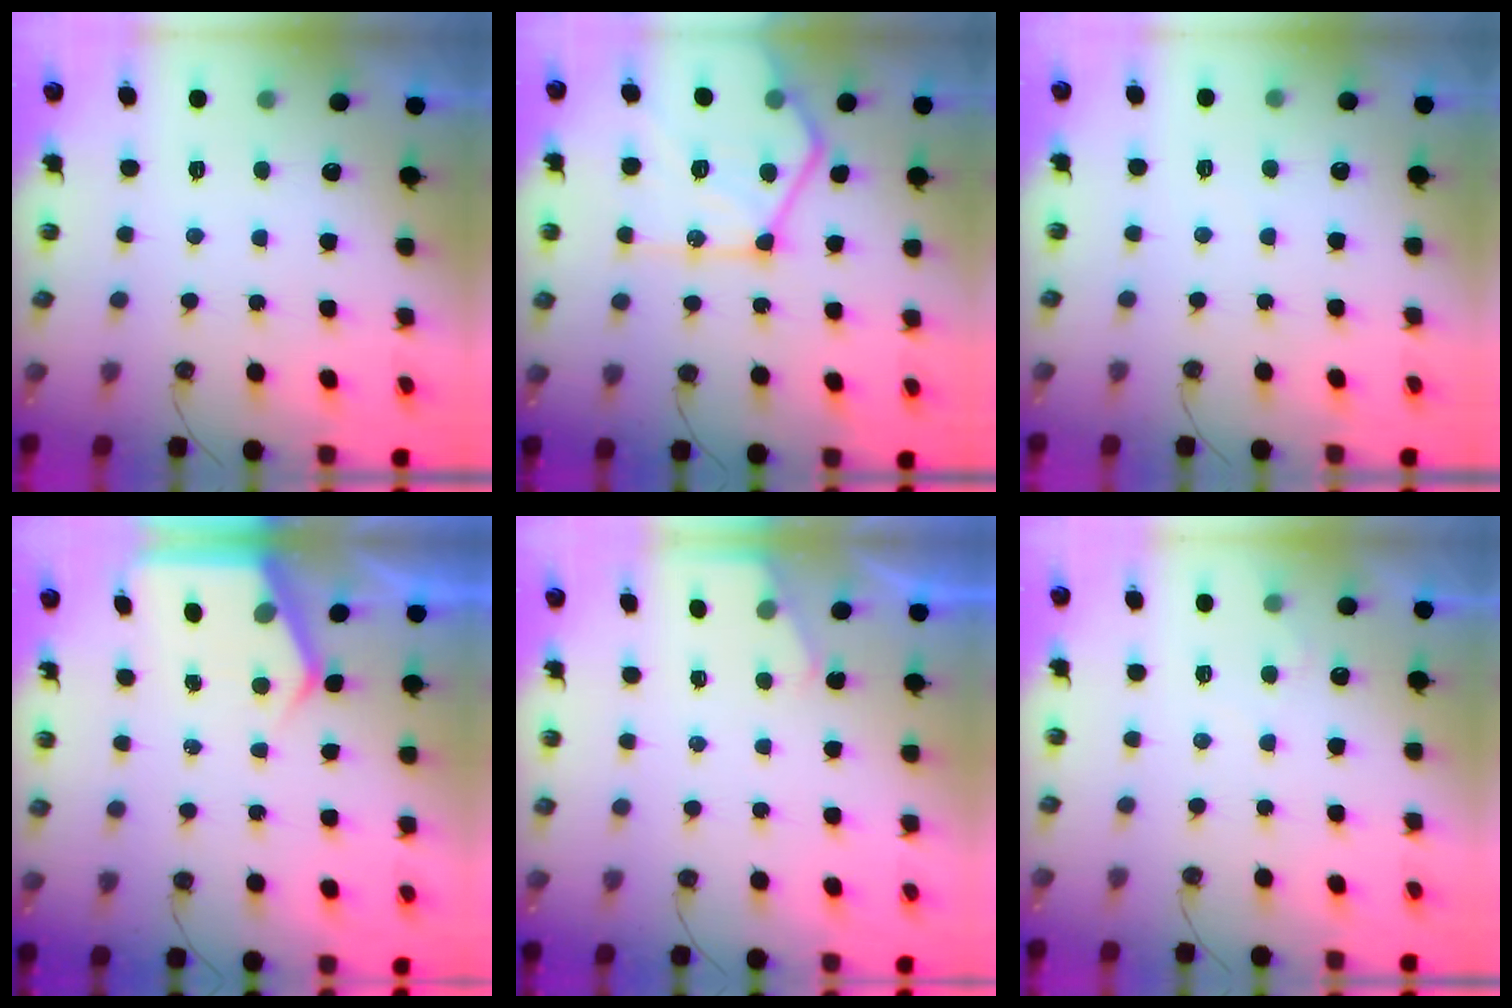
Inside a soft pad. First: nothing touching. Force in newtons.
{"total": 22.0, "press": 21.9, "slide": 2.3}
{"total": 4.4, "press": 4.4, "slide": 0.5}
{"total": 4.6, "press": 4.6, "slide": 0.5}
{"total": 2.0, "press": 2.0, "slide": 0.3}
{"total": 3.7, "press": 3.7, "slide": 0.4}